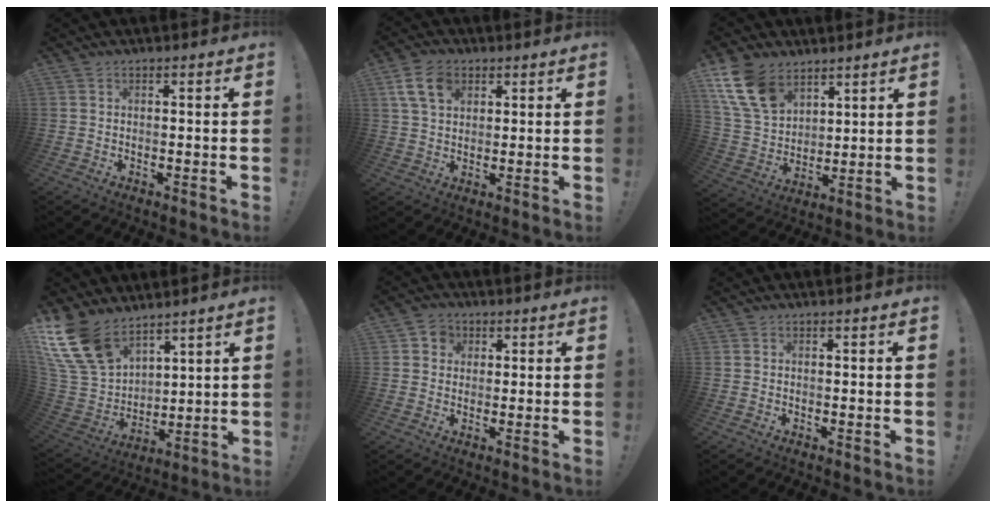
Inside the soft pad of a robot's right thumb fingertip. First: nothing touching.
{"total": 9.3, "force": [4.2, 6.2, 5.5], "torque": [-0.102, 0.000, 0.081]}
{"total": 15.3, "force": [9.1, 9.8, 7.5], "torque": [-0.161, -0.038, 0.181]}
{"total": 18.3, "force": [12.5, 10.2, 8.7], "torque": [-0.199, -0.075, 0.241]}
{"total": 4.1, "force": [1.0, 3.8, 1.1], "torque": [-0.019, 0.004, 0.019]}
{"total": 0.0}